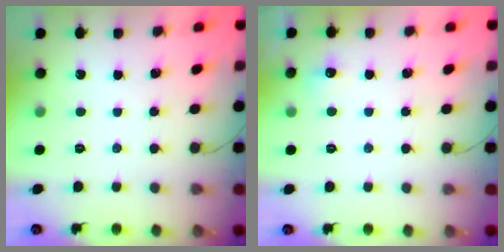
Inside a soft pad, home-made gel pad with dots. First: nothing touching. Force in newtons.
{"total": 4.6, "press": 4.5, "slide": 1.2}